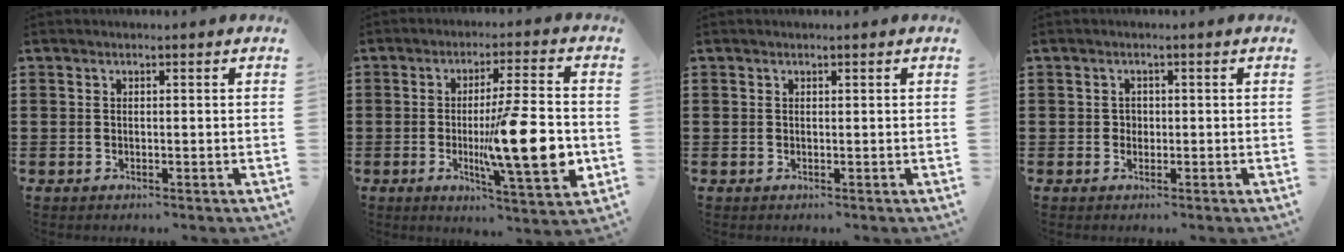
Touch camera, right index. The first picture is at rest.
{"total": 15.2, "force": [-2.5, 2.9, 14.7], "torque": [-0.234, -0.020, -0.043]}
{"total": 0.0}
{"total": 1.0, "force": [0.0, 0.9, 0.4], "torque": [-0.010, 0.002, -0.001]}